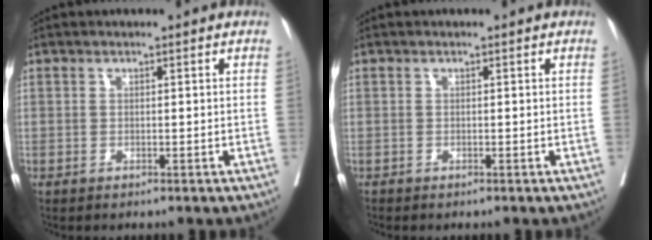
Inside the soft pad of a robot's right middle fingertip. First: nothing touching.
{"total": 0.0}